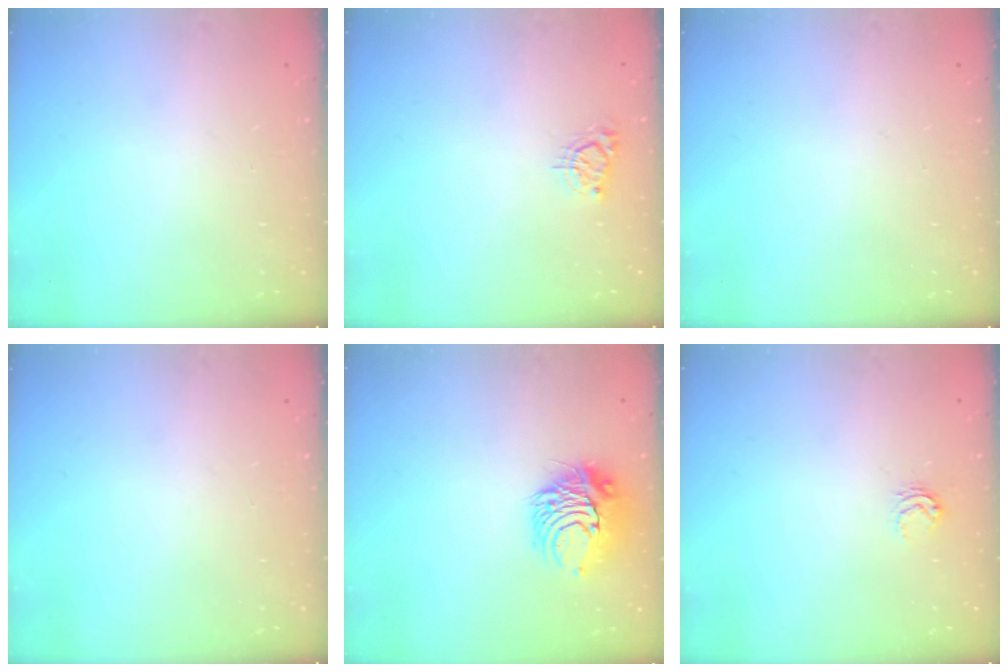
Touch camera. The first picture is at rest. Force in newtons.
{"total": 2.5, "press": 2.5, "slide": 0.4}
{"total": 0.0}
{"total": 0.0}
{"total": 9.7, "press": 9.7, "slide": 0.1}
{"total": 3.3, "press": 3.3, "slide": 0.4}